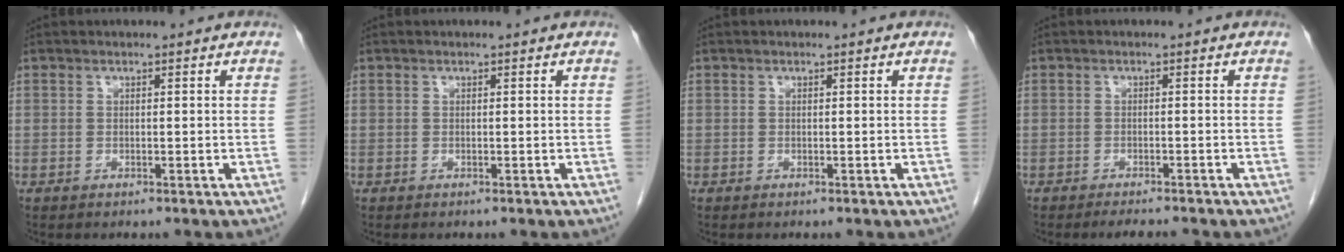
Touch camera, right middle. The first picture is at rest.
{"total": 0.0}
{"total": 0.0}
{"total": 3.4, "force": [-3.1, 0.3, 1.3], "torque": [-0.017, -0.007, -0.043]}